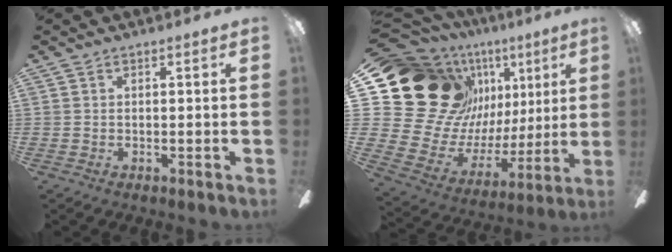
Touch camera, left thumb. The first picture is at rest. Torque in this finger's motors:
{"motor_torque": [1.92, 2.26, 1.39, -1.38, 0.07]}